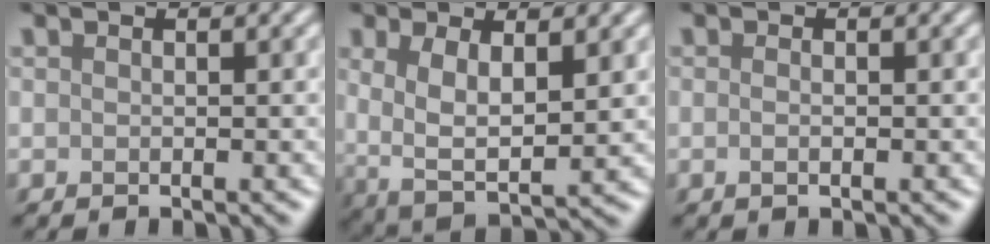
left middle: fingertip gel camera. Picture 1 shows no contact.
{"total": 5.0, "force": [0.8, 2.1, 4.5], "torque": [-0.093, -0.011, 0.017]}
{"total": 0.8, "force": [-0.2, 0.3, 0.7], "torque": [-0.014, -0.003, -0.003]}